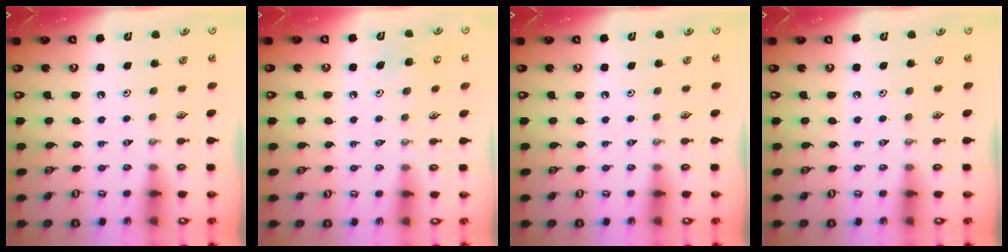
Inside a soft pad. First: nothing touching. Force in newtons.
{"total": 6.1, "press": 6.0, "slide": 0.5}
{"total": 0.0}
{"total": 0.0}